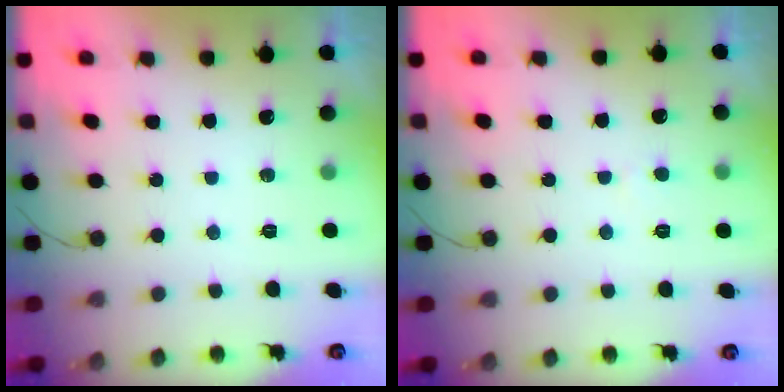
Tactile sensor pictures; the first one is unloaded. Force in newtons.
{"total": 1.8, "press": 1.7, "slide": 0.1}